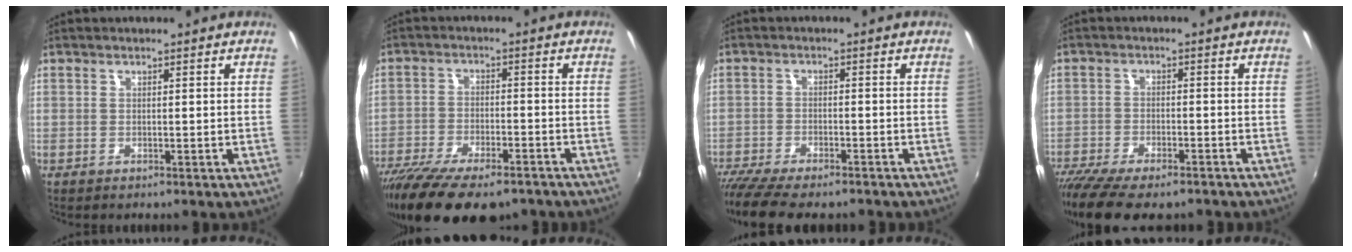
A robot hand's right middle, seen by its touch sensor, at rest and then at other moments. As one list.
[{"total": 19.2, "force": [-14.4, 6.5, 10.9], "torque": [-0.225, -0.054, -0.229]}, {"total": 11.1, "force": [-9.4, 2.4, 5.4], "torque": [-0.127, -0.045, -0.158]}, {"total": 14.1, "force": [-11.3, 3.9, 7.5], "torque": [-0.167, -0.055, -0.185]}]